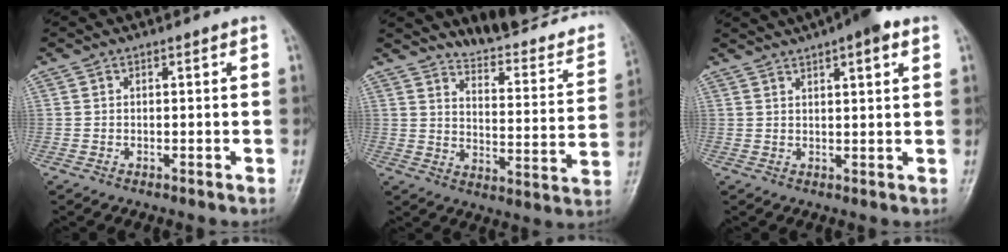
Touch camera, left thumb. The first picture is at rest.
{"total": 19.4, "force": [18.2, 2.6, 6.2], "torque": [-0.059, -0.154, 0.236]}
{"total": 8.4, "force": [5.4, 2.0, 6.1], "torque": [-0.083, 0.013, 0.077]}